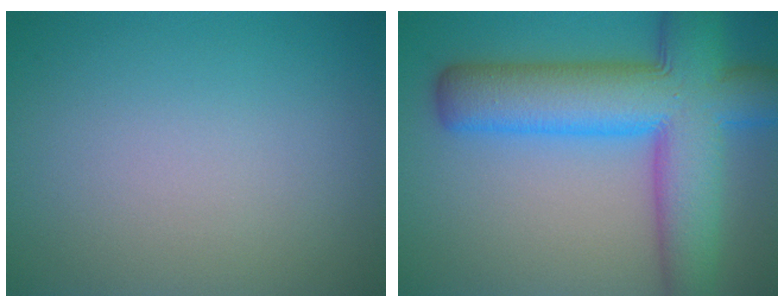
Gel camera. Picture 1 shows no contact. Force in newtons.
{"total": 11.9, "press": 11.9, "slide": 0.3}